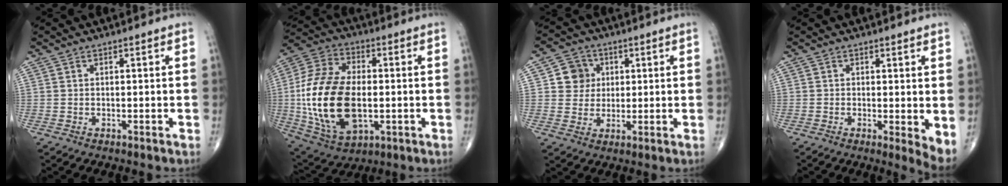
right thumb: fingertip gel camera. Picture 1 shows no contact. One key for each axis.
{"total": 22.9, "fx": -1.8, "fy": 13.2, "fz": 18.6, "tx": -0.373, "ty": 0.001, "tz": -0.021}
{"total": 6.2, "fx": 1.4, "fy": 5.8, "fz": 1.7, "tx": 0.006, "ty": 0.002, "tz": 0.020}
{"total": 3.7, "fx": 0.2, "fy": 0.9, "fz": 3.6, "tx": -0.053, "ty": -0.012, "tz": -0.002}